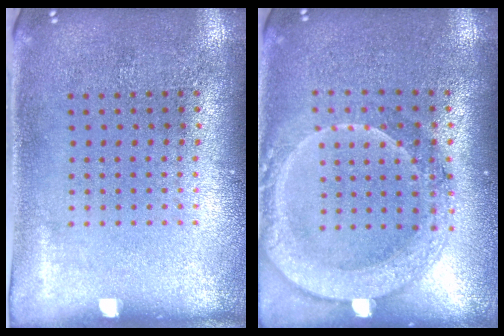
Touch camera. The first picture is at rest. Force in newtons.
{"total": 2.1, "press": 1.9, "slide": 0.8}